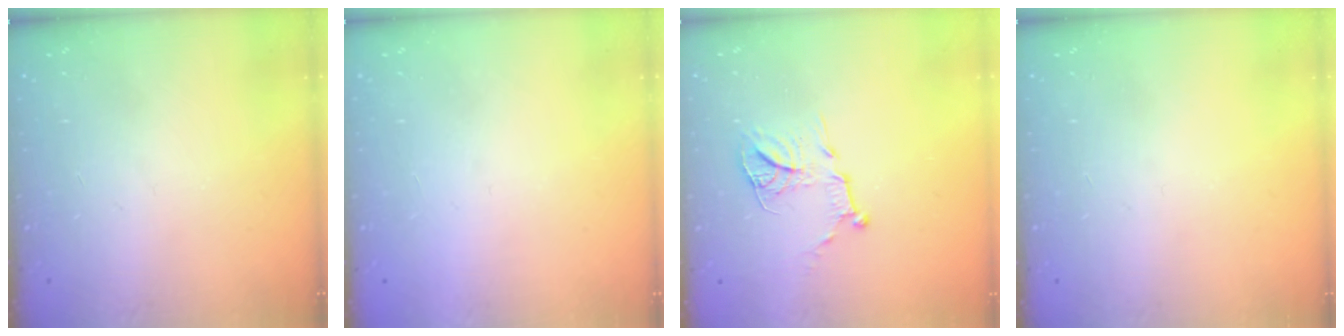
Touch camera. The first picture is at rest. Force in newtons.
{"total": 1.6, "press": 1.6, "slide": 0.1}
{"total": 12.1, "press": 12.1, "slide": 0.9}
{"total": 0.0}